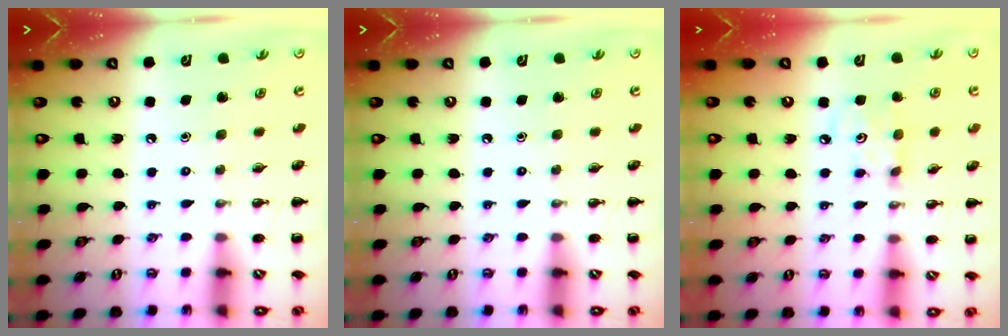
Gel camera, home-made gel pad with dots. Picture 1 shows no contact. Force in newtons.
{"total": 0.0}
{"total": 4.2, "press": 4.1, "slide": 1.0}